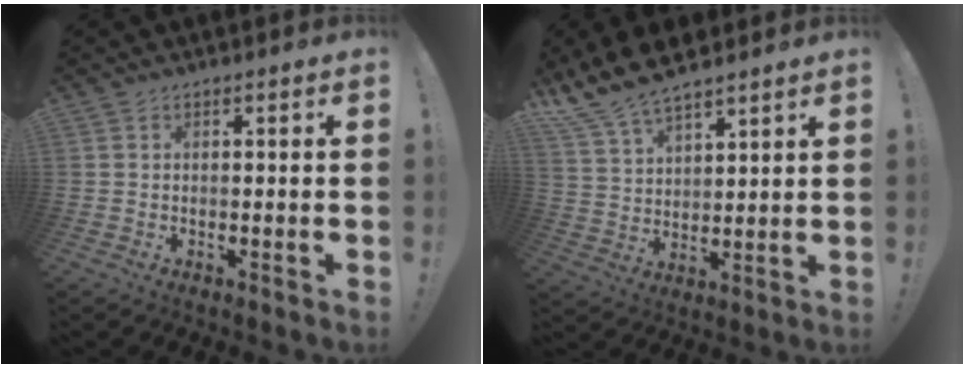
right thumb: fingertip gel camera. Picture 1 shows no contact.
{"total": 10.3, "force": [9.2, 3.2, 3.5], "torque": [-0.083, -0.061, 0.176]}